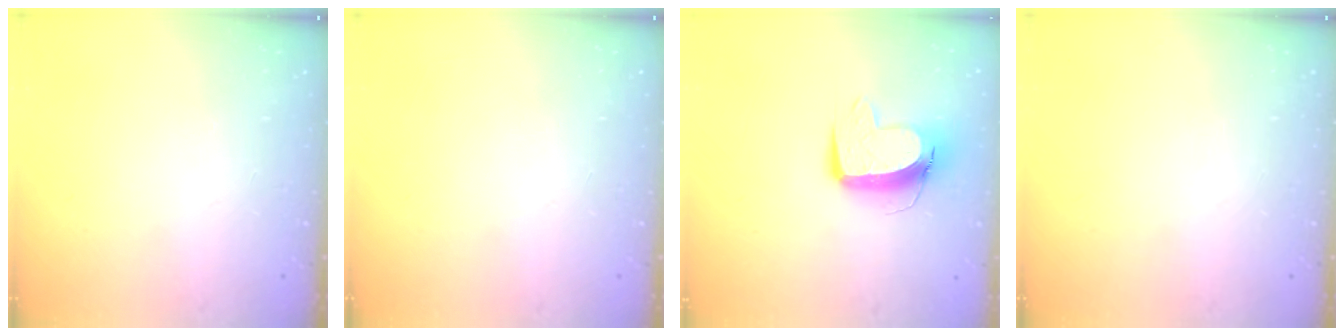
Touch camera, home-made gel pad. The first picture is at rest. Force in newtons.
{"total": 0.0}
{"total": 10.9, "press": 10.8, "slide": 1.2}
{"total": 0.0}